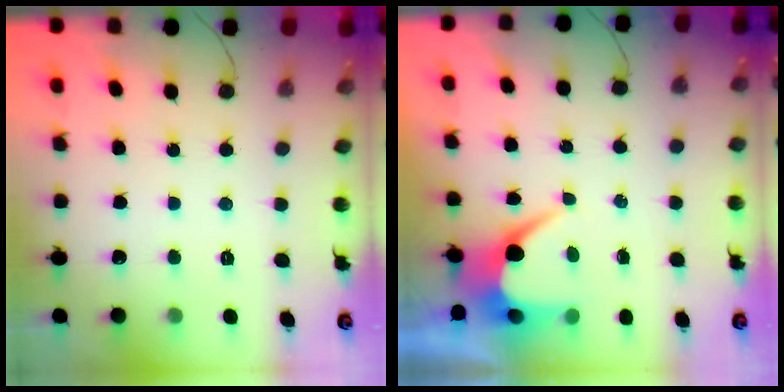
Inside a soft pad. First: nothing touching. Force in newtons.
{"total": 6.9, "press": 6.9, "slide": 0.3}